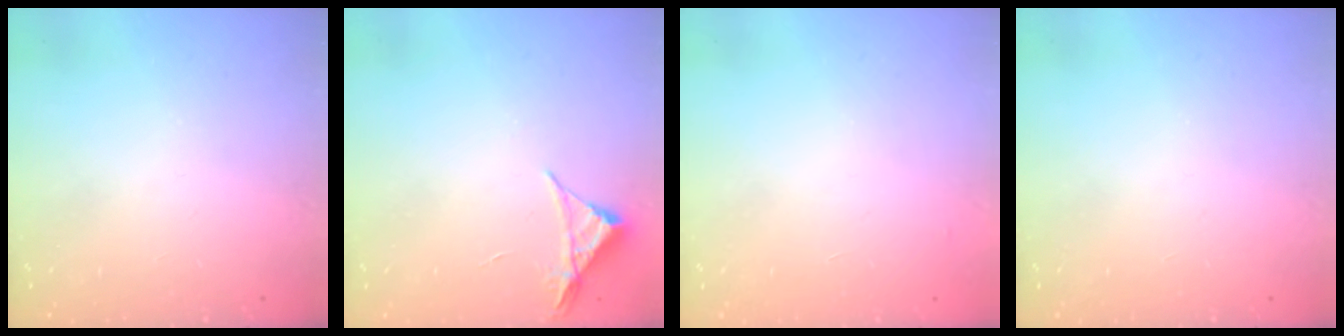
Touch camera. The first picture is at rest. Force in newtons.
{"total": 3.4, "press": 3.4, "slide": 0.6}
{"total": 2.9, "press": 2.9, "slide": 0.1}
{"total": 0.0}